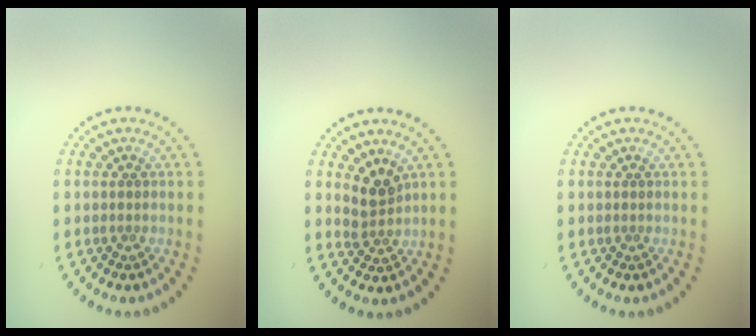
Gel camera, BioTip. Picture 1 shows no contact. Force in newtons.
{"total": 2.5, "press": 1.8, "slide": 1.7}
{"total": 0.0}